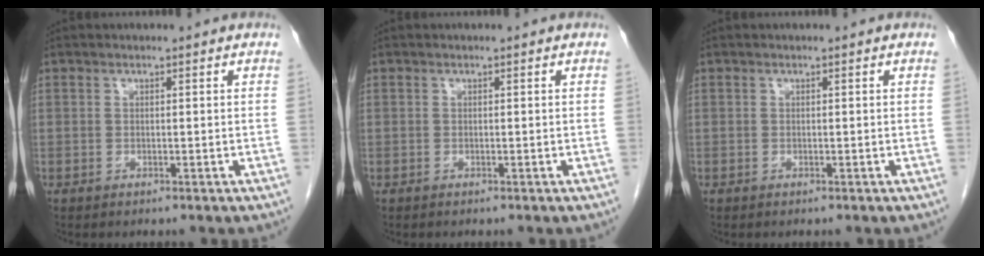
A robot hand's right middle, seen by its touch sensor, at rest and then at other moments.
{"total": 0.0}
{"total": 0.0}